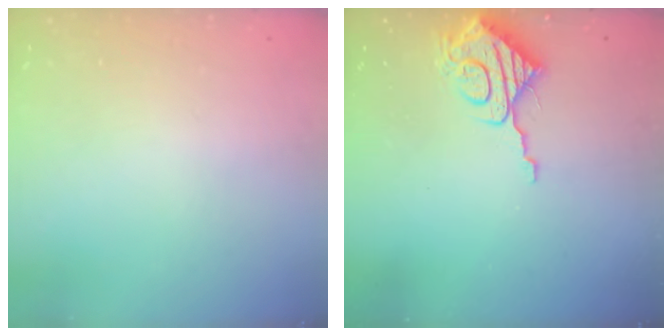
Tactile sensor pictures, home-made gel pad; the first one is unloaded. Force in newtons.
{"total": 10.1, "press": 10.1, "slide": 0.8}